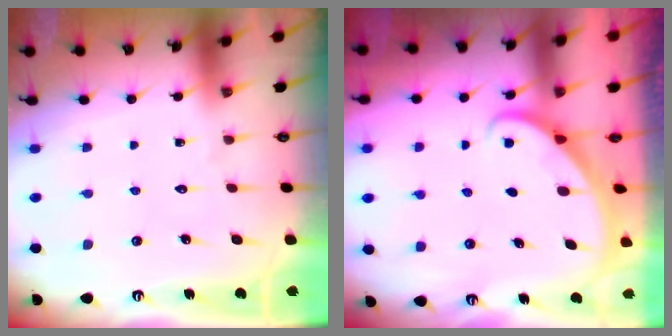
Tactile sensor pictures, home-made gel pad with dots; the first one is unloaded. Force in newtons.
{"total": 2.1, "press": 2.1, "slide": 0.1}